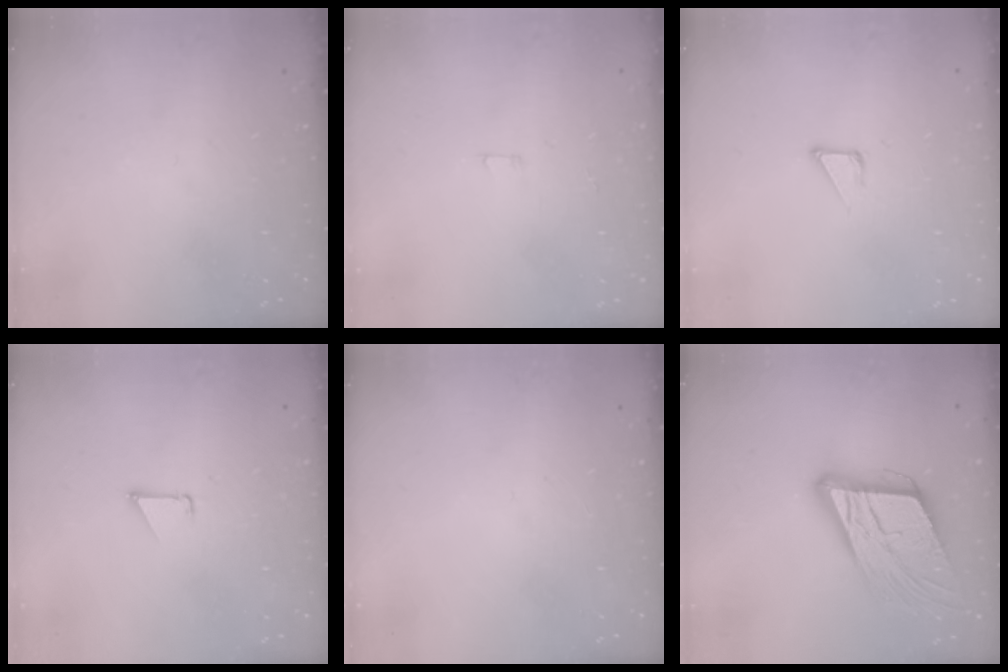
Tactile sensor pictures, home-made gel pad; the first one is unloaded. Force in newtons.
{"total": 1.8, "press": 1.8, "slide": 0.1}
{"total": 3.1, "press": 3.1, "slide": 0.2}
{"total": 0.7, "press": 0.7, "slide": 0.1}
{"total": 0.0}
{"total": 16.9, "press": 16.5, "slide": 3.6}